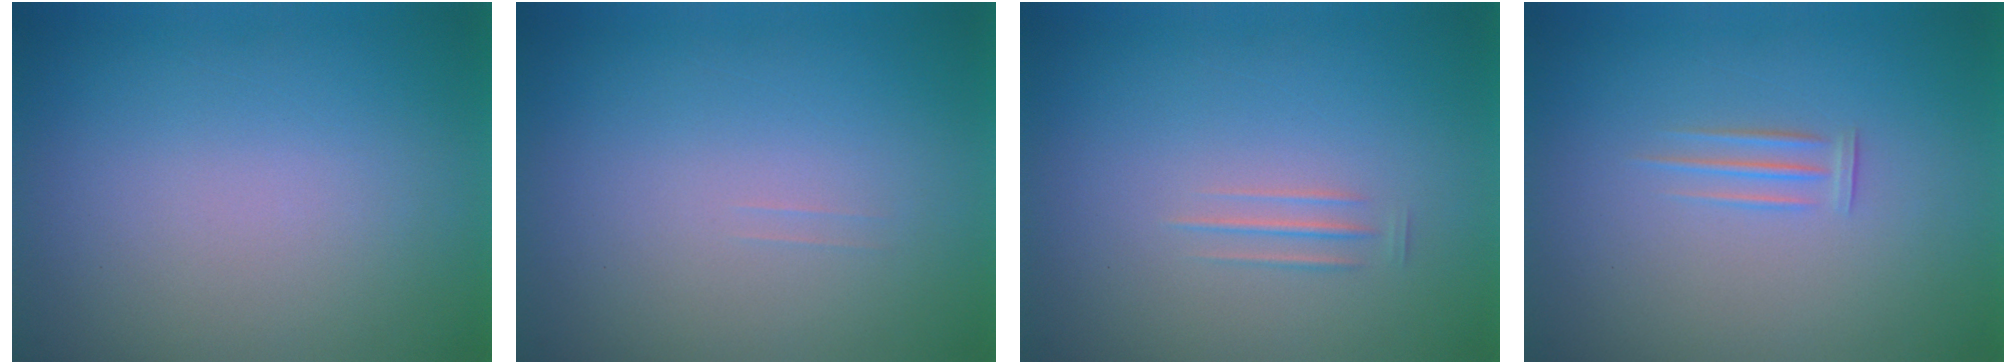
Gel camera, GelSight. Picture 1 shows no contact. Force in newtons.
{"total": 1.1}
{"total": 1.6}
{"total": 1.7}